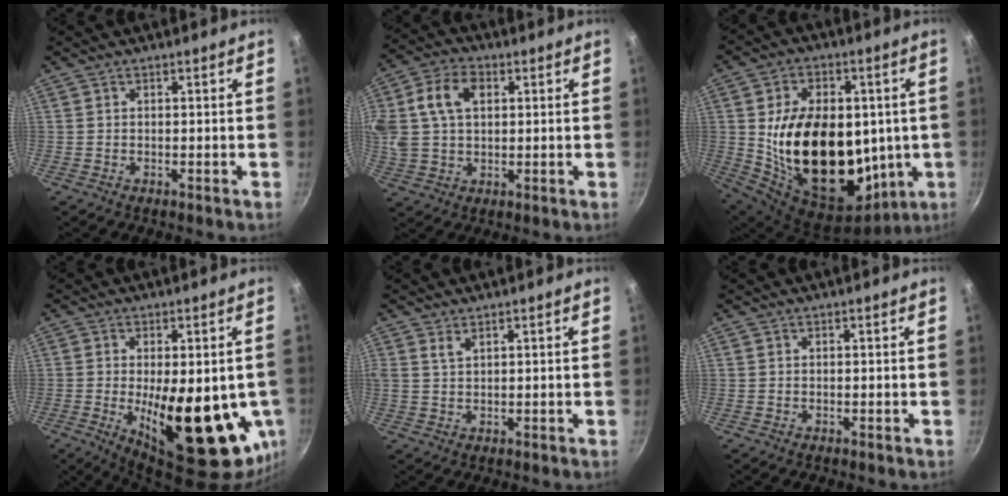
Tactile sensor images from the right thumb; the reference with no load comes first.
{"total": 16.4, "force": [4.0, 11.6, 10.9], "torque": [-0.233, 0.029, 0.069]}
{"total": 28.0, "force": [0.9, 17.9, 21.5], "torque": [-0.335, -0.017, 0.030]}
{"total": 21.2, "force": [-3.3, 8.3, 19.2], "torque": [-0.248, -0.022, -0.033]}
{"total": 1.9, "force": [1.2, 0.9, 1.2], "torque": [-0.021, -0.006, 0.024]}
{"total": 0.0}